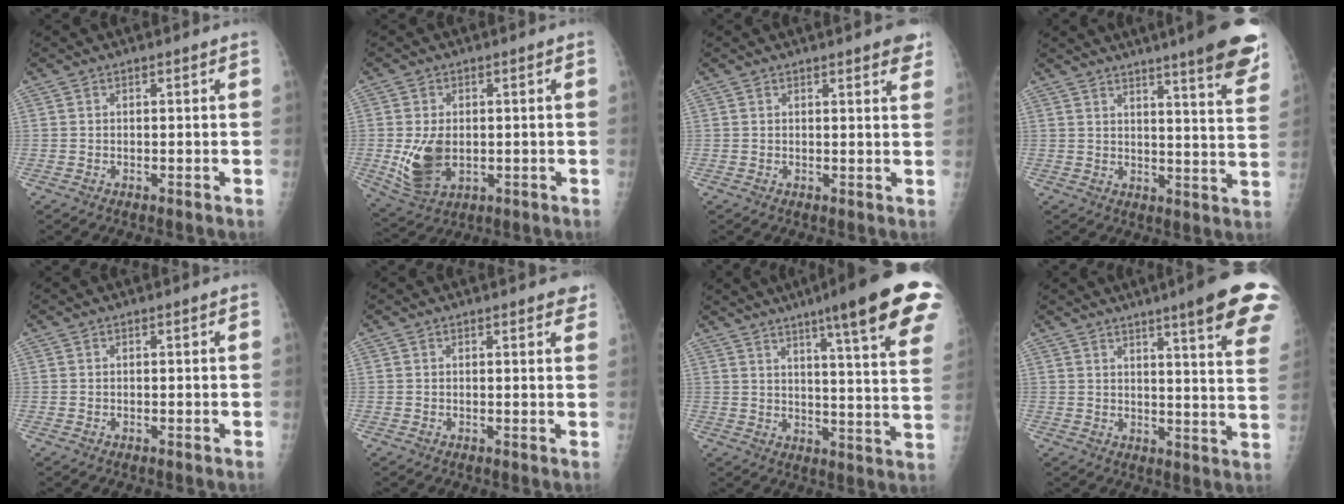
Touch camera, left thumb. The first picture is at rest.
{"total": 8.5, "force": [-0.8, 5.5, 6.4], "torque": [-0.116, -0.005, 0.000]}
{"total": 4.3, "force": [3.1, 1.0, 2.8], "torque": [-0.019, -0.006, 0.028]}
{"total": 14.6, "force": [10.5, 1.3, 10.1], "torque": [-0.106, -0.053, 0.121]}
{"total": 0.0}
{"total": 2.6, "force": [2.0, 0.9, 1.4], "torque": [0.002, -0.002, 0.017]}
{"total": 22.6, "force": [13.9, 2.5, 17.7], "torque": [-0.224, -0.052, 0.175]}
{"total": 17.6, "force": [11.4, 1.5, 13.3], "torque": [-0.147, -0.049, 0.131]}